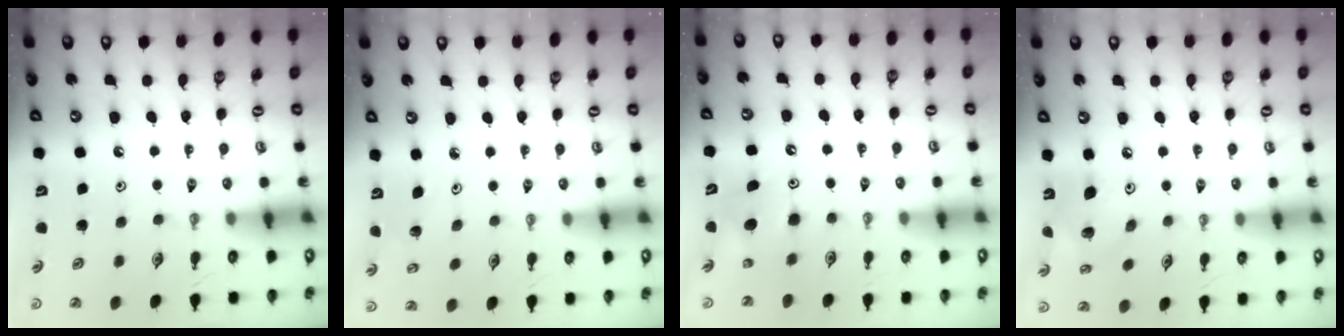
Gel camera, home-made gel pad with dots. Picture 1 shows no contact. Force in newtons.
{"total": 2.8, "press": 2.8, "slide": 0.3}
{"total": 7.9, "press": 7.9, "slide": 0.8}
{"total": 11.4, "press": 11.3, "slide": 1.9}